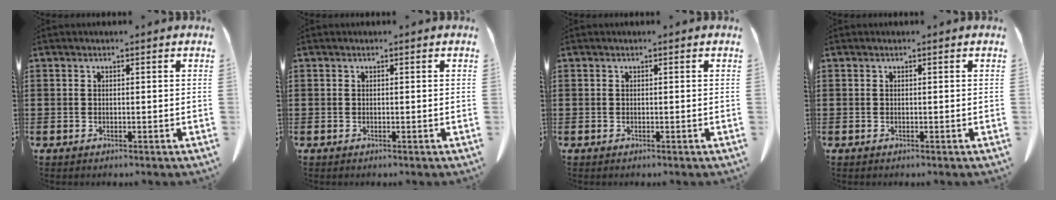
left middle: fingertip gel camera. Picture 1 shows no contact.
{"total": 0.0}
{"total": 0.0}
{"total": 0.0}